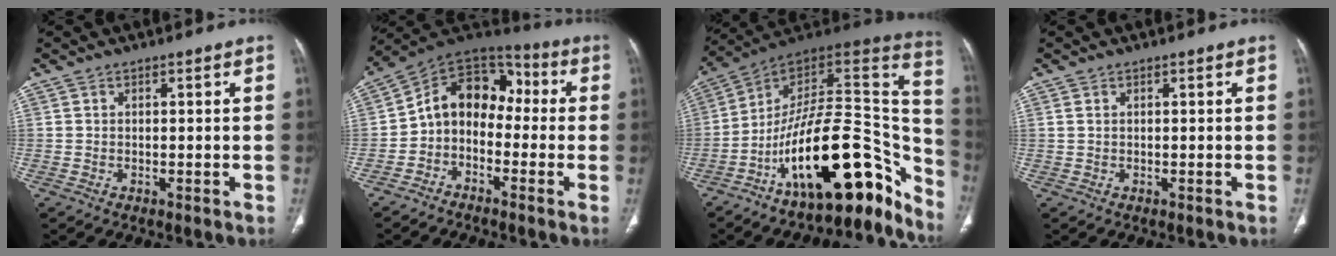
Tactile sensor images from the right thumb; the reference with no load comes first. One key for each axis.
{"total": 11.8, "fx": -2.1, "fy": 8.9, "fz": 7.5, "tx": -0.092, "ty": 0.071, "tz": -0.056}
{"total": 26.3, "fx": -15.4, "fy": 10.5, "fz": 18.5, "tx": -0.178, "ty": 0.129, "tz": -0.242}
{"total": 0.7, "fx": 0.2, "fy": 0.4, "fz": 0.5, "tx": -0.013, "ty": 0.006, "tz": 0.006}